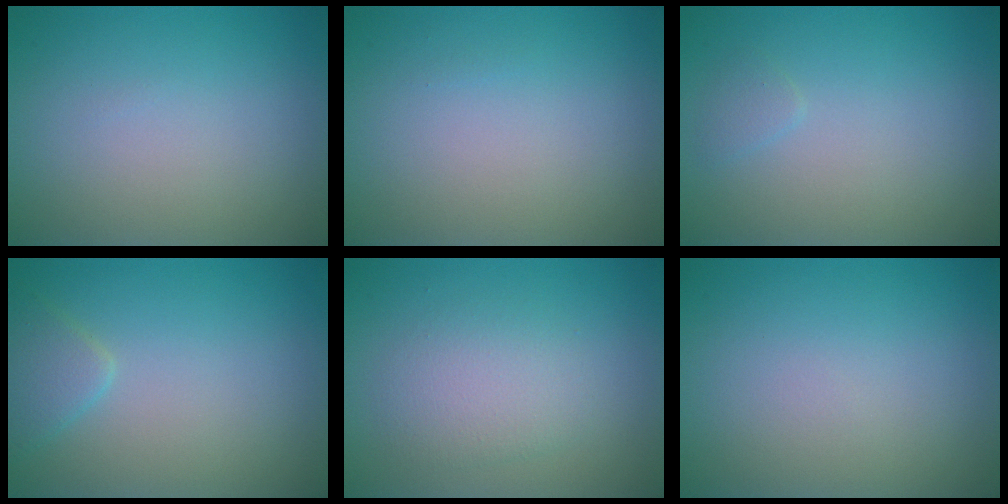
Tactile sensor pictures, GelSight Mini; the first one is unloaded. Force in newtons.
{"total": 0.0}
{"total": 0.7, "press": 0.7, "slide": 0.1}
{"total": 1.9, "press": 1.9, "slide": 0.1}
{"total": 2.9, "press": 2.9, "slide": 0.1}
{"total": 0.0}